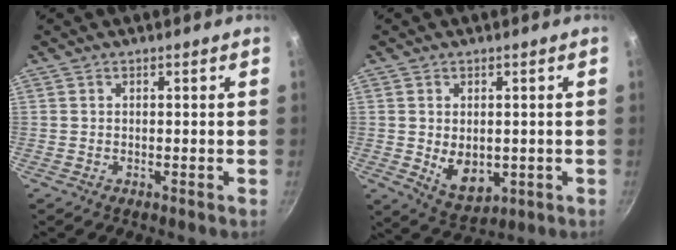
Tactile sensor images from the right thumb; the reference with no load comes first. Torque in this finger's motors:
{"motor_torque": [-0.49, 0.29, 0.10, 0.54, 0.07]}